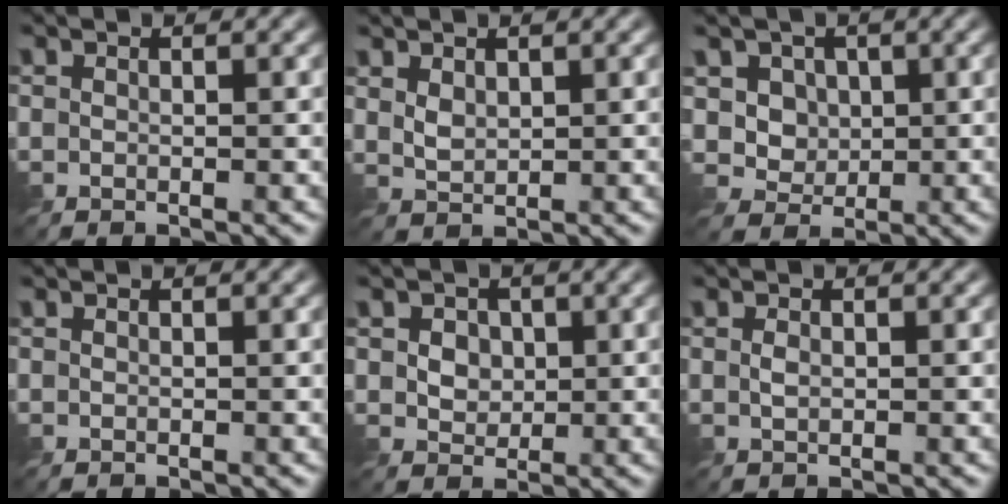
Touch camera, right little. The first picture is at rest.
{"total": 1.6, "force": [0.9, 0.9, 1.0], "torque": [-0.027, -0.002, 0.020]}
{"total": 4.2, "force": [1.3, 3.6, 1.8], "torque": [-0.051, -0.004, 0.029]}
{"total": 0.0}
{"total": 2.9, "force": [0.7, 2.3, 1.6], "torque": [-0.038, 0.004, 0.012]}
{"total": 0.7, "force": [-0.1, 0.4, 0.6], "torque": [-0.018, -0.001, -0.002]}